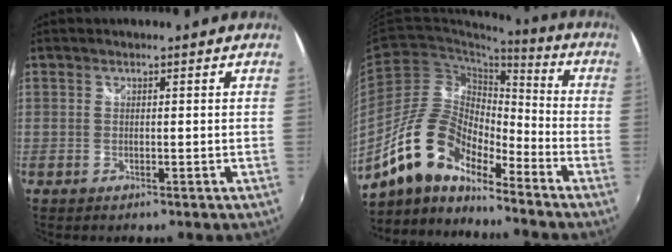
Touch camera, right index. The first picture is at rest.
{"total": 14.2, "force": [-11.1, 5.1, 7.3], "torque": [-0.144, 0.009, -0.220]}